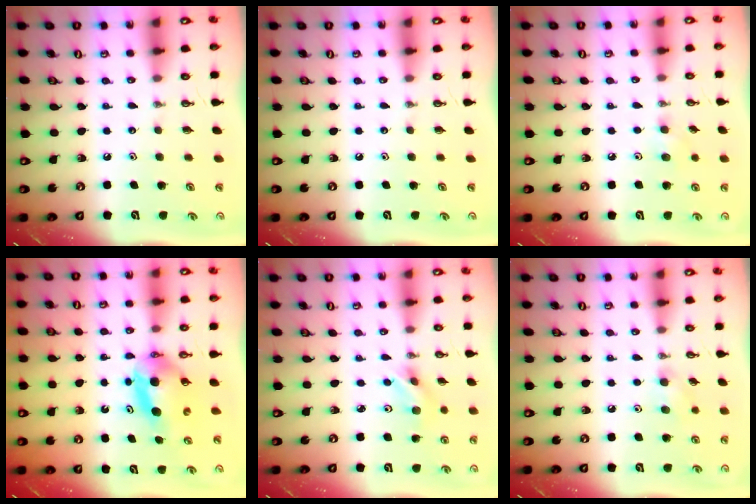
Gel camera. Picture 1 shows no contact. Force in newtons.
{"total": 0.0}
{"total": 5.6, "press": 5.4, "slide": 1.5}
{"total": 6.9, "press": 5.2, "slide": 4.6}
{"total": 4.7, "press": 3.1, "slide": 3.5}
{"total": 7.0, "press": 6.8, "slide": 1.5}